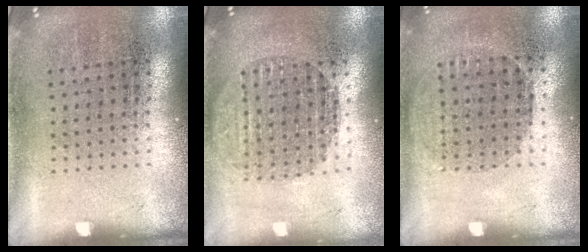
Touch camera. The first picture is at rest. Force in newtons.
{"total": 1.8, "press": 1.5, "slide": 0.9}
{"total": 1.0, "press": 0.8, "slide": 0.5}